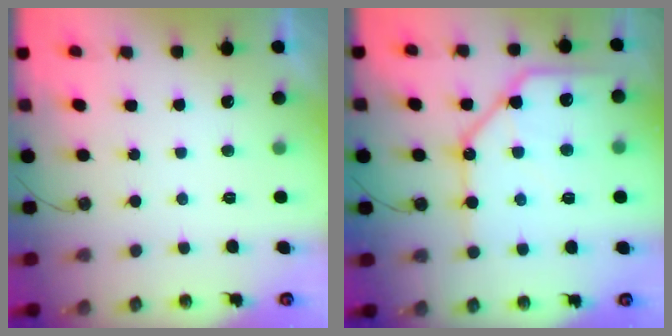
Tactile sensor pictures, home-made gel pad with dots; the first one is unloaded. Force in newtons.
{"total": 16.0, "press": 15.9, "slide": 1.8}